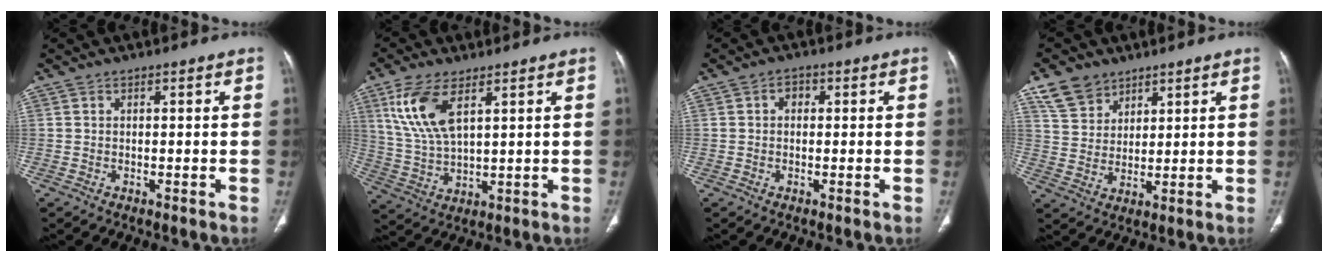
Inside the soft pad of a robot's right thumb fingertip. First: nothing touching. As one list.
[{"total": 10.7, "force": [4.9, 4.6, 8.4], "torque": [-0.179, -0.013, 0.107]}, {"total": 1.9, "force": [0.2, 1.5, 1.1], "torque": [-0.009, 0.009, 0.000]}, {"total": 7.6, "force": [5.2, 5.1, 2.2], "torque": [-0.026, -0.020, 0.109]}]